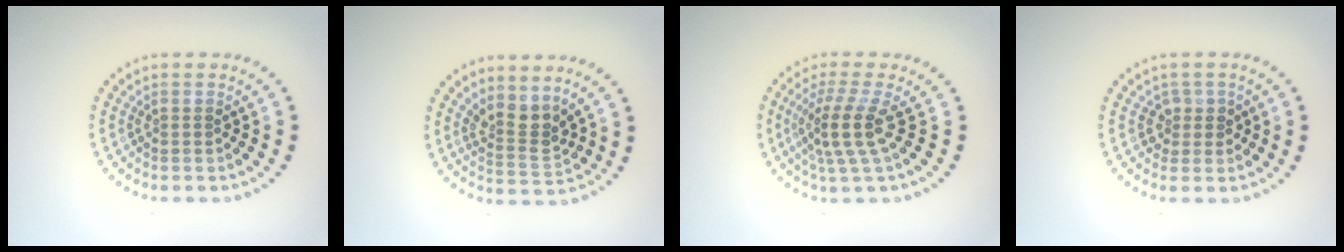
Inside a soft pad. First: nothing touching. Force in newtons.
{"total": 2.7, "press": 2.0, "slide": 1.8}
{"total": 3.7, "press": 2.6, "slide": 2.5}
{"total": 1.3, "press": 1.2, "slide": 0.6}